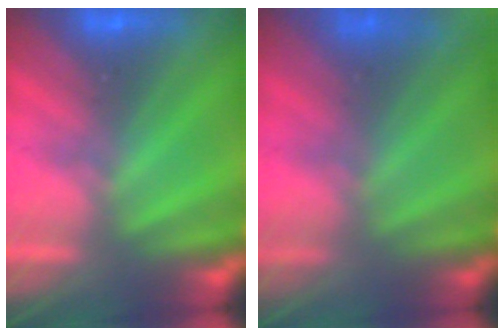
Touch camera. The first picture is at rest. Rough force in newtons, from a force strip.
{"total": 8.3}